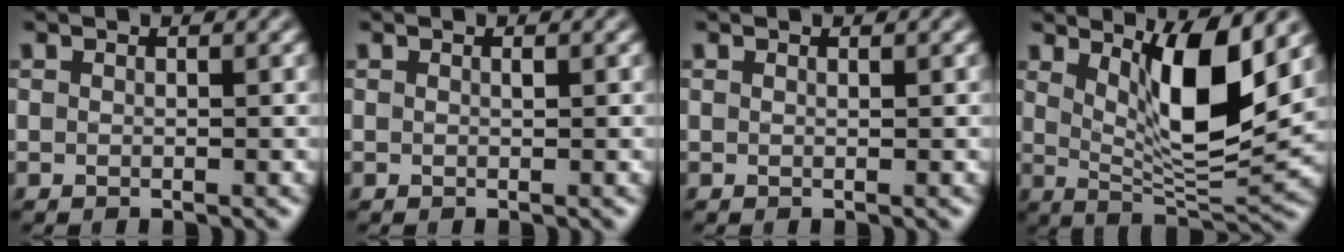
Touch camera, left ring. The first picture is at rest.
{"total": 0.0}
{"total": 0.0}
{"total": 8.1, "force": [3.0, 2.1, 7.2], "torque": [-0.119, -0.020, 0.056]}